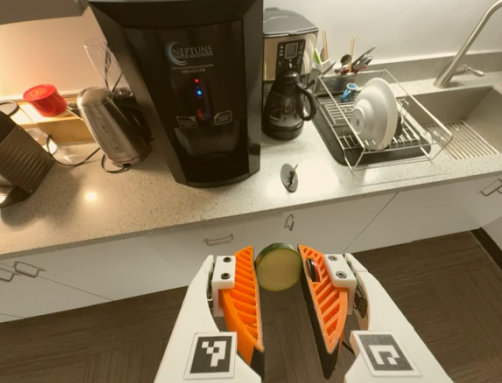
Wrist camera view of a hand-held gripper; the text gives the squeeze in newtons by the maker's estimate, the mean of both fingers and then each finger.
{"total": 10.4, "left": 10.4, "right": 10.5}